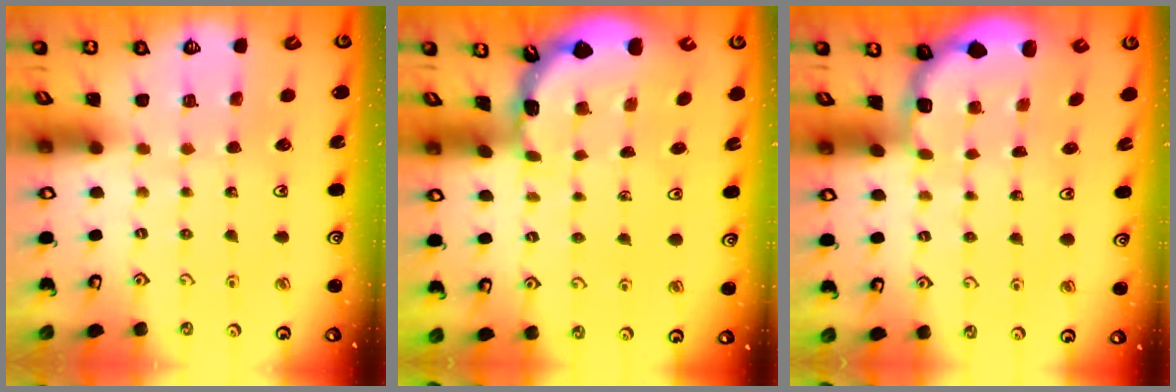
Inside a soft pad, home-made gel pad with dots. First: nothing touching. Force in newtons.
{"total": 1.8, "press": 1.8, "slide": 0.1}
{"total": 1.8, "press": 1.6, "slide": 0.7}